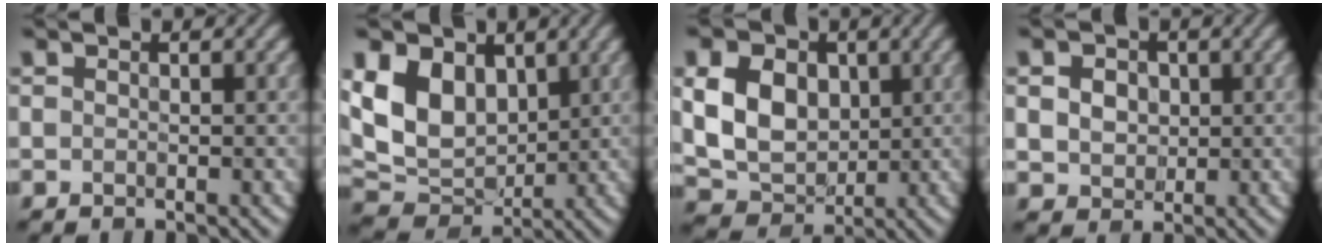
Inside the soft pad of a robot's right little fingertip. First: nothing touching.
{"total": 8.4, "force": [2.1, 6.1, 5.5], "torque": [-0.121, -0.004, 0.028]}
{"total": 6.5, "force": [0.6, 5.0, 4.1], "torque": [-0.087, -0.002, 0.005]}
{"total": 4.8, "force": [1.3, 3.8, 2.7], "torque": [-0.062, 0.019, 0.012]}